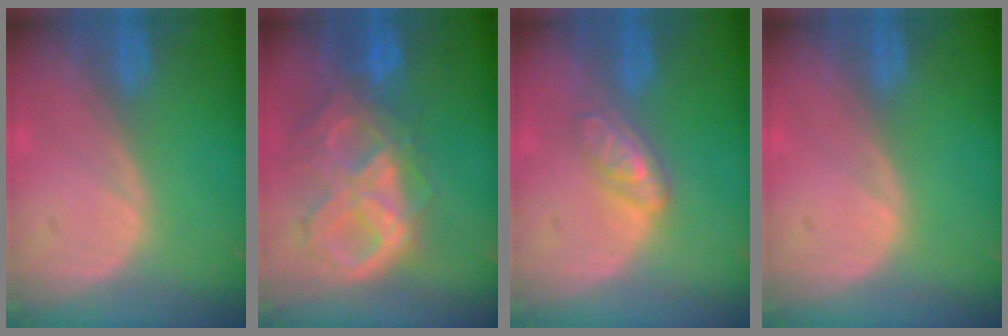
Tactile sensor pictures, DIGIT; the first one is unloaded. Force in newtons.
{"total": 10.5, "press": 8.8, "slide": 5.7}
{"total": 4.5, "press": 4.0, "slide": 2.0}
{"total": 0.0}